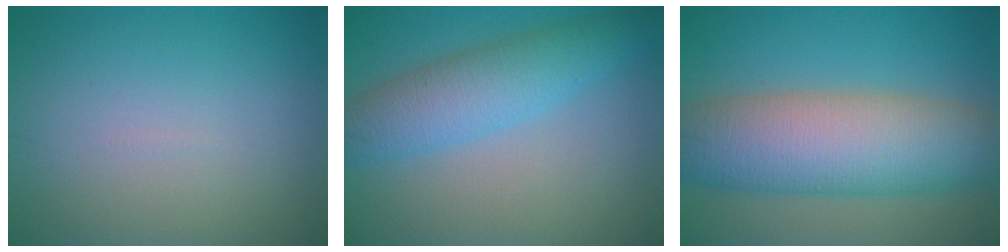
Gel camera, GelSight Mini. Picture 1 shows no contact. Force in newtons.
{"total": 5.1, "press": 5.1, "slide": 0.2}
{"total": 10.7, "press": 10.7, "slide": 0.6}